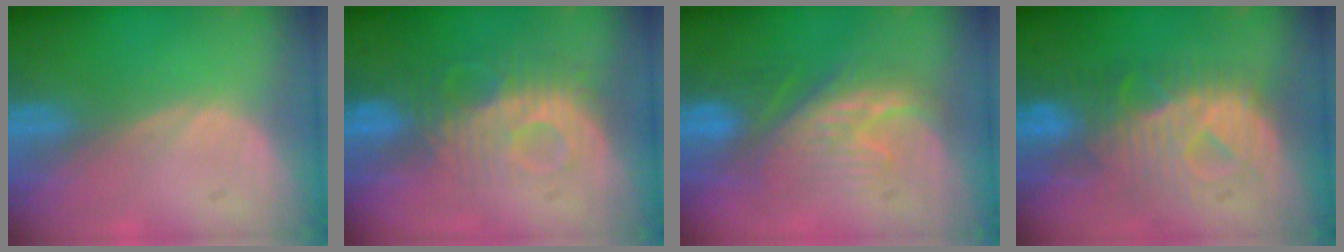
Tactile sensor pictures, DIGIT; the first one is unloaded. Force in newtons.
{"total": 9.2, "press": 8.1, "slide": 4.5}
{"total": 8.0, "press": 7.9, "slide": 1.5}
{"total": 9.0, "press": 9.0, "slide": 0.3}